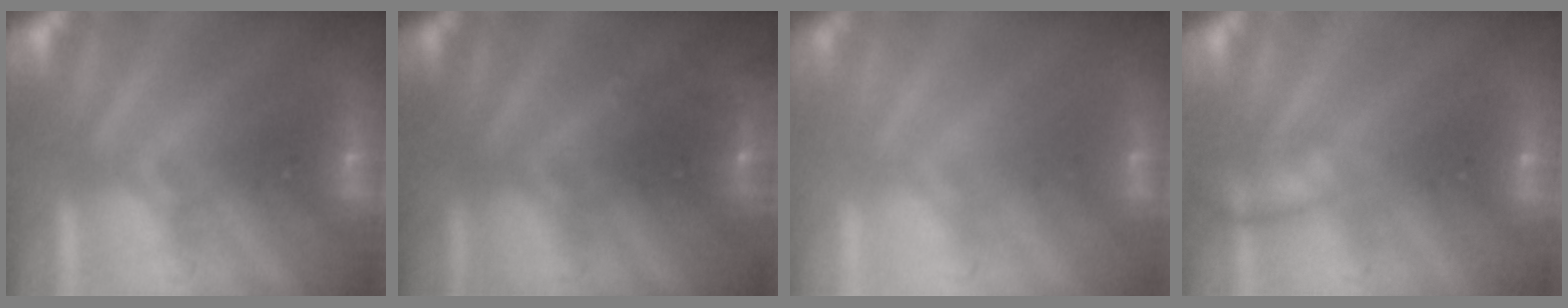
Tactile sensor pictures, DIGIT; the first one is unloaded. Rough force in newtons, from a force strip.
{"total": 7.9}
{"total": 2.4}
{"total": 2.3}